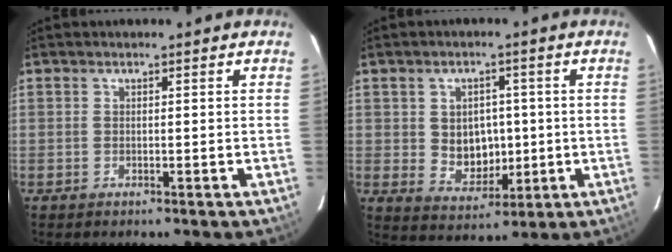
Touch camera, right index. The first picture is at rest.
{"total": 7.5, "force": [0.1, 6.3, 4.2], "torque": [-0.076, 0.006, 0.022]}